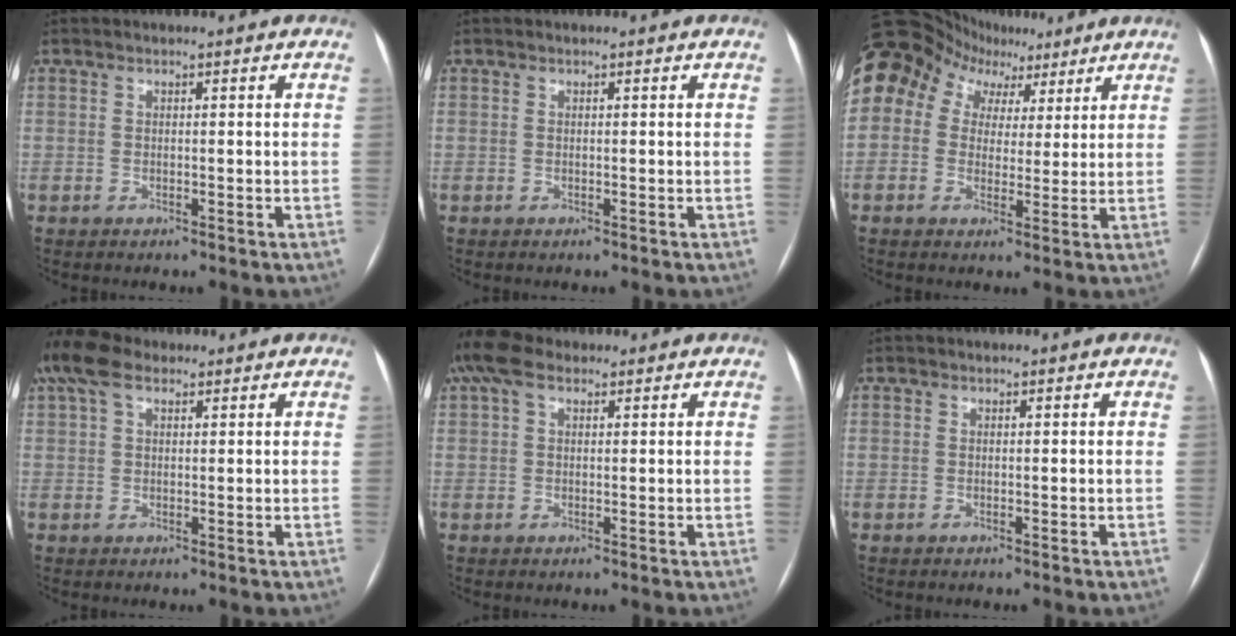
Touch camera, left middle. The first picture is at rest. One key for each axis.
{"total": 0.0}
{"total": 17.3, "fx": 8.9, "fy": 13.3, "fz": 6.6, "tx": -0.175, "ty": 0.093, "tz": 0.158}
{"total": 7.3, "fx": 4.7, "fy": 3.4, "fz": 4.5, "tx": -0.106, "ty": 0.043, "tz": 0.094}
{"total": 5.8, "fx": 3.7, "fy": 2.8, "fz": 3.6, "tx": -0.085, "ty": 0.044, "tz": 0.073}
{"total": 0.0}